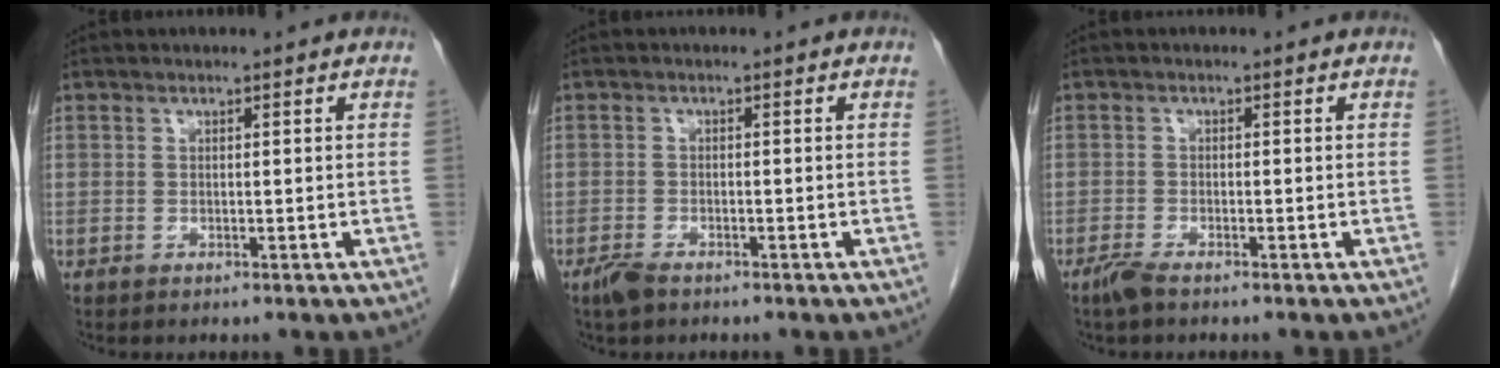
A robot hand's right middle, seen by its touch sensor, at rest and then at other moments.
{"total": 2.4, "force": [-1.8, 0.9, 1.3], "torque": [-0.033, -0.004, -0.031]}
{"total": 2.1, "force": [-1.6, 0.3, 1.3], "torque": [-0.035, -0.005, -0.033]}